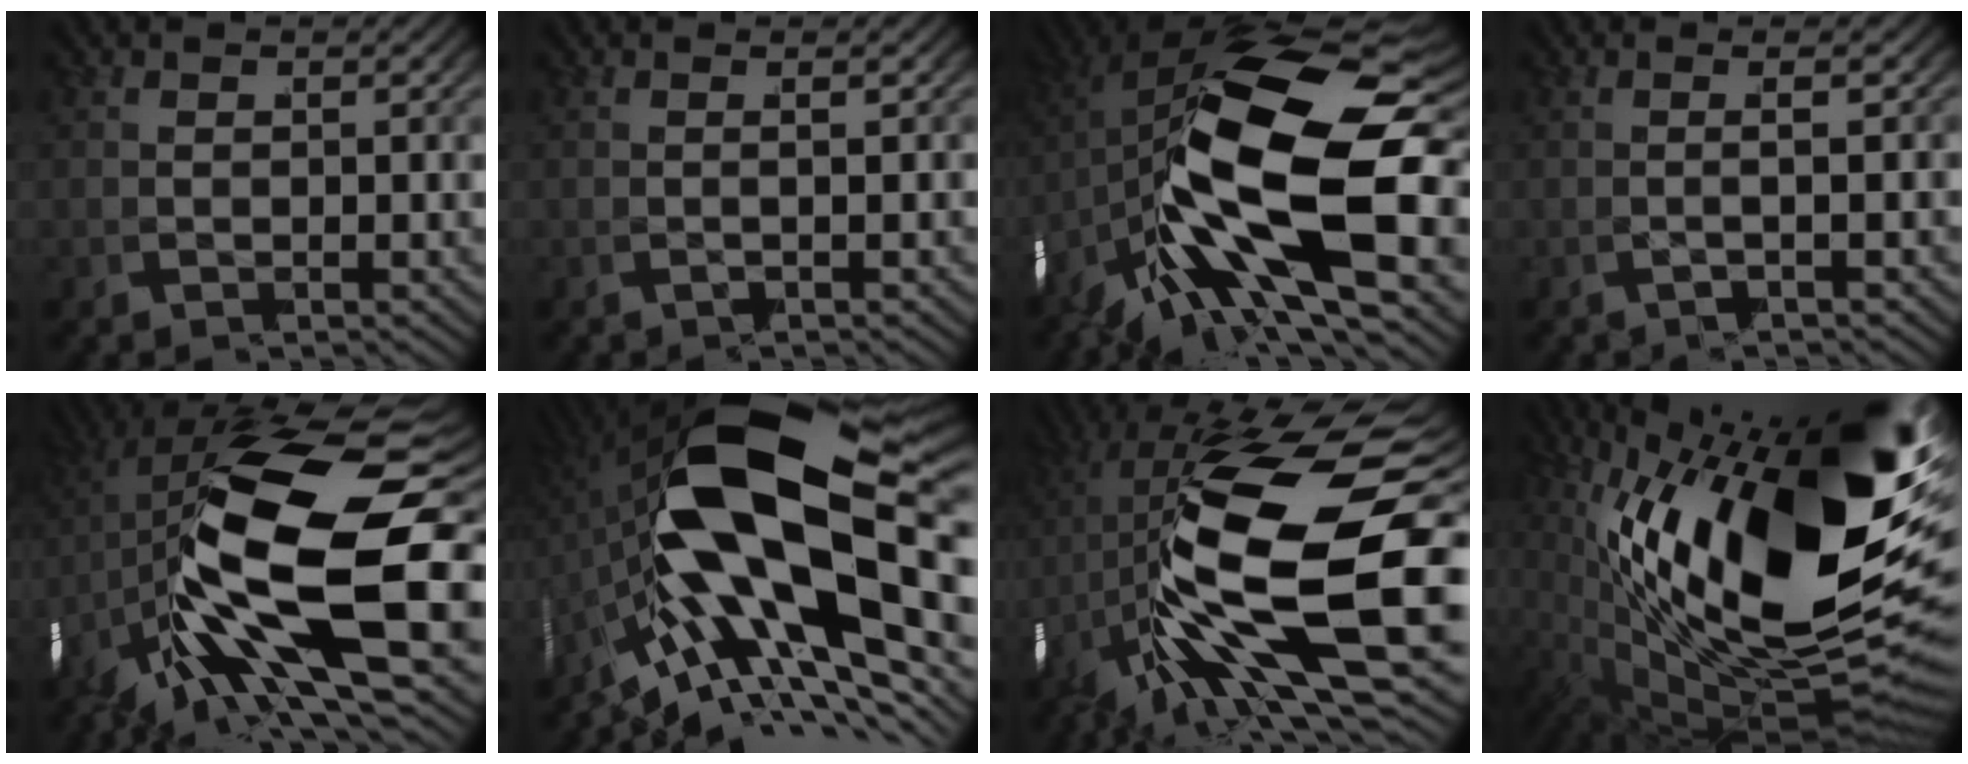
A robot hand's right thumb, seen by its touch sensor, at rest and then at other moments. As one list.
[{"total": 1.4, "force": [0.4, 0.0, 1.4], "torque": [-0.018, 0.010, 0.000]}, {"total": 20.2, "force": [-1.2, 10.7, 17.1], "torque": [-0.300, -0.018, -0.012]}, {"total": 1.9, "force": [0.1, -0.2, 1.9], "torque": [-0.026, 0.017, -0.010]}, {"total": 18.8, "force": [-1.0, 8.7, 16.6], "torque": [-0.295, -0.005, -0.007]}, {"total": 17.9, "force": [-0.2, 8.8, 15.7], "torque": [-0.319, -0.025, 0.008]}, {"total": 20.7, "force": [0.0, 9.4, 18.5], "torque": [-0.325, -0.005, 0.006]}, {"total": 23.9, "force": [0.2, 11.8, 20.8], "torque": [-0.358, -0.046, 0.035]}]